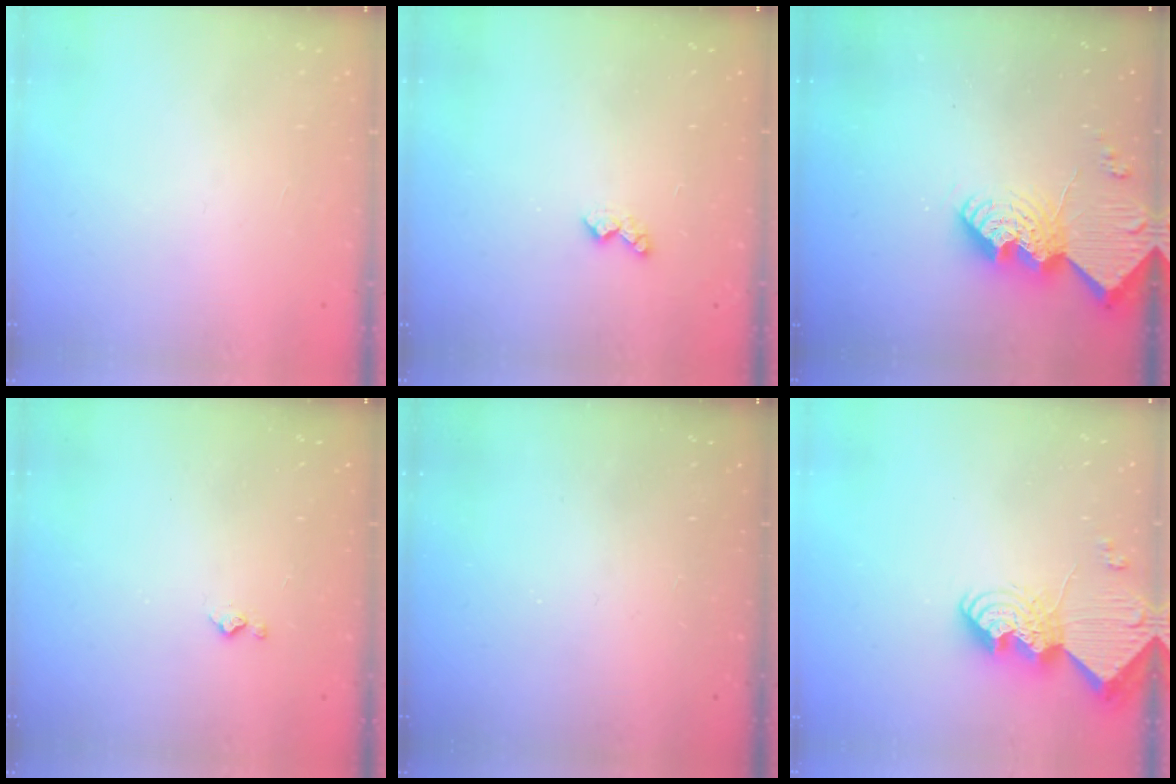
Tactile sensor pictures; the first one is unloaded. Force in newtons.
{"total": 3.8, "press": 3.7, "slide": 0.7}
{"total": 13.9, "press": 13.9, "slide": 0.9}
{"total": 2.9, "press": 2.9, "slide": 0.5}
{"total": 0.0}
{"total": 10.2, "press": 10.1, "slide": 0.7}